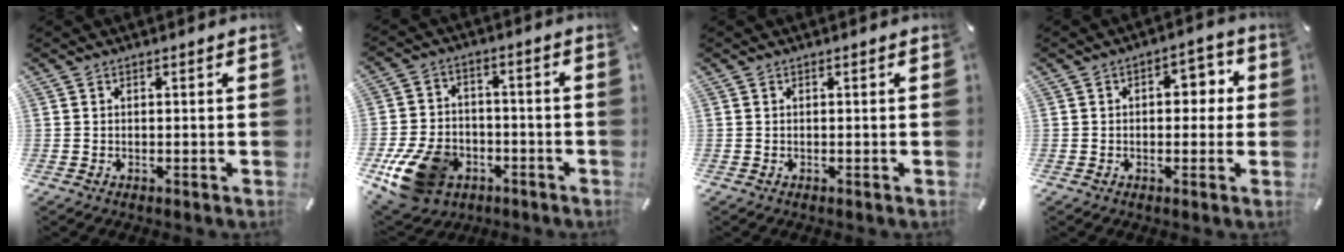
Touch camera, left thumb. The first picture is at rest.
{"total": 15.3, "force": [-6.9, 10.8, 8.3], "torque": [-0.160, 0.043, -0.111]}
{"total": 0.0}
{"total": 6.1, "force": [0.3, 3.9, 4.6], "torque": [-0.054, 0.001, -0.009]}